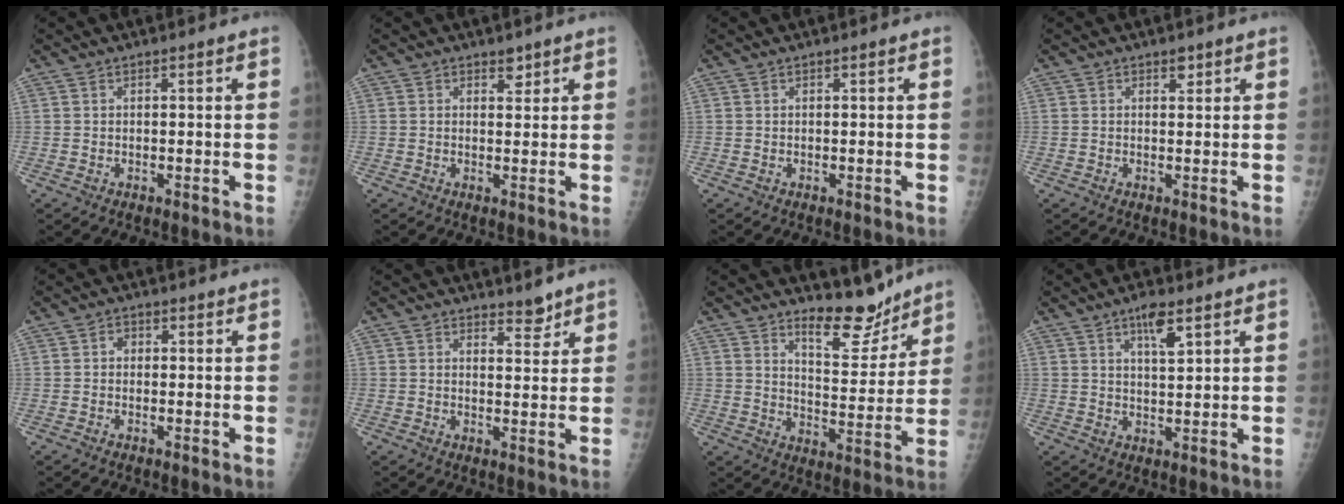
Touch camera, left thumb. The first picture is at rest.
{"total": 1.8, "force": [1.3, 0.9, 0.7], "torque": [0.004, -0.008, 0.017]}
{"total": 0.0}
{"total": 1.3, "force": [0.9, 0.7, 0.7], "torque": [0.000, -0.004, 0.012]}
{"total": 1.5, "force": [0.1, 1.2, 0.8], "torque": [-0.003, 0.004, -0.004]}
{"total": 3.0, "force": [2.6, 1.1, 1.0], "torque": [-0.002, -0.022, 0.039]}
{"total": 9.3, "force": [8.1, 3.0, 3.7], "torque": [-0.026, -0.073, 0.134]}
{"total": 5.3, "force": [3.1, 1.5, 4.0], "torque": [-0.062, -0.016, 0.054]}